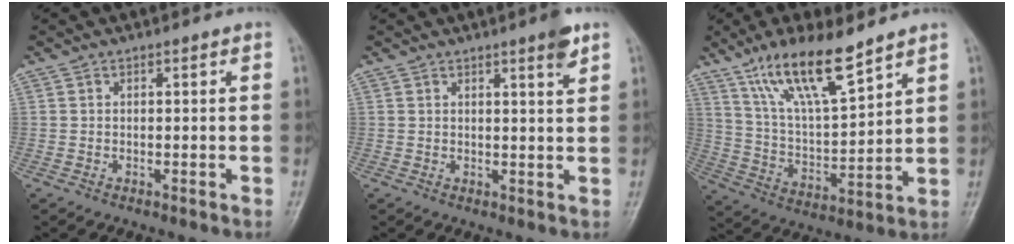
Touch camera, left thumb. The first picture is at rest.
{"total": 3.5, "force": [2.2, 0.2, 2.7], "torque": [-0.035, -0.015, 0.031]}
{"total": 15.0, "force": [10.4, 3.7, 10.2], "torque": [-0.171, -0.054, 0.204]}